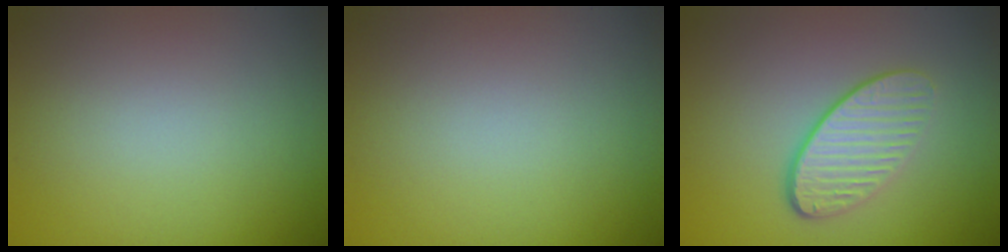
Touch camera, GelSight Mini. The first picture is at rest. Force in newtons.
{"total": 0.0}
{"total": 4.1, "press": 3.0, "slide": 2.8}